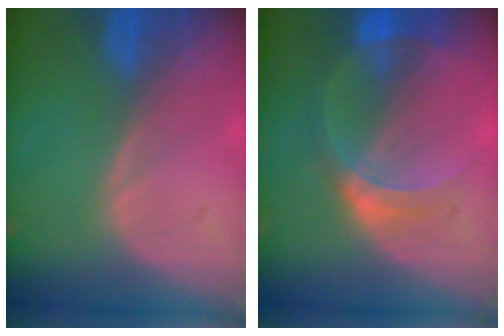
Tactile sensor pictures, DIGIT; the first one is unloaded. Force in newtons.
{"total": 6.8, "press": 6.0, "slide": 3.2}